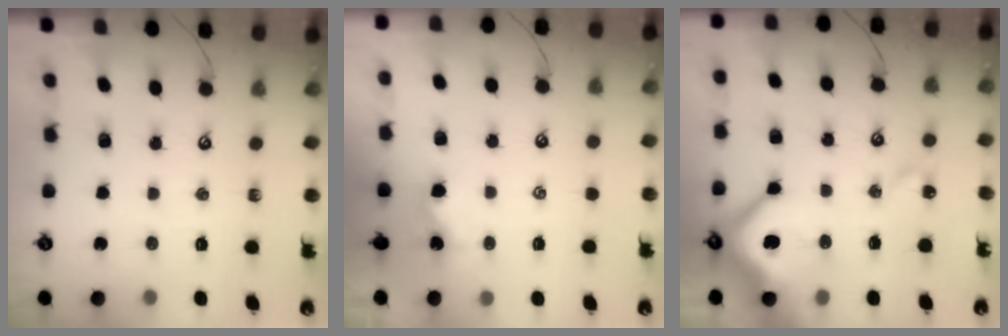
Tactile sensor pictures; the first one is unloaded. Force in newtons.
{"total": 1.6, "press": 1.5, "slide": 0.3}
{"total": 16.4, "press": 16.3, "slide": 2.1}